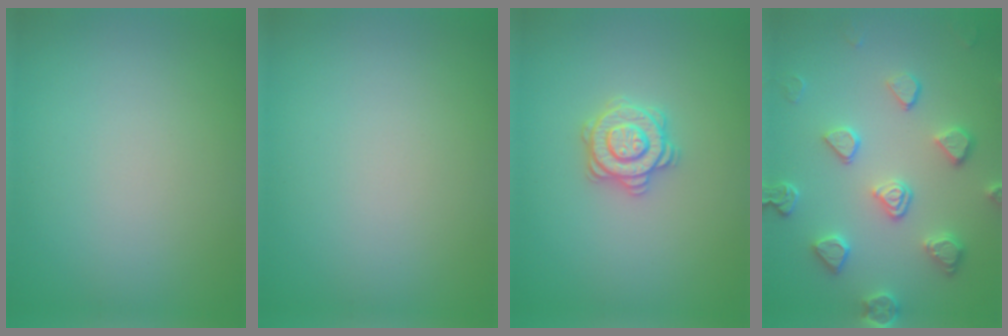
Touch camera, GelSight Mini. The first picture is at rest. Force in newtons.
{"total": 0.0}
{"total": 2.8, "press": 2.8, "slide": 0.4}
{"total": 4.0, "press": 3.9, "slide": 0.9}